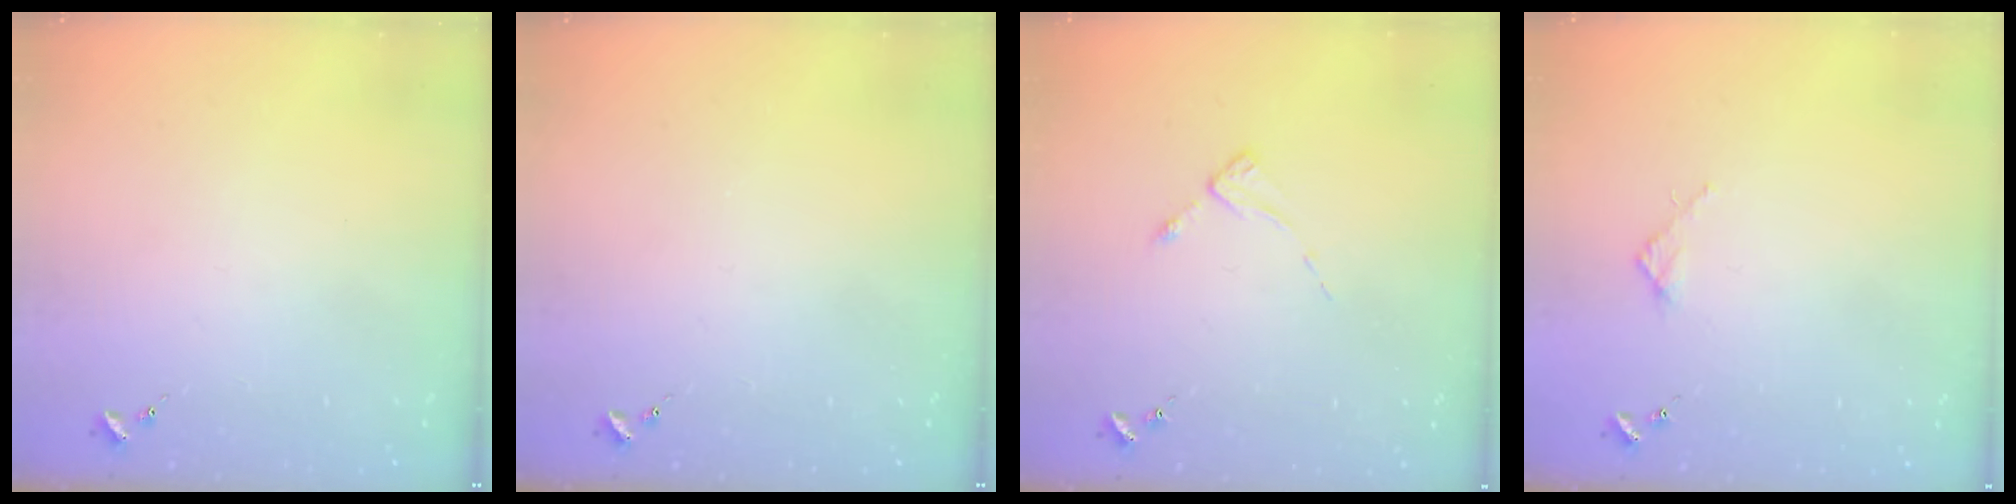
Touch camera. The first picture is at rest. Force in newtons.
{"total": 0.0}
{"total": 2.6, "press": 2.6, "slide": 0.3}
{"total": 2.7, "press": 2.7, "slide": 0.3}